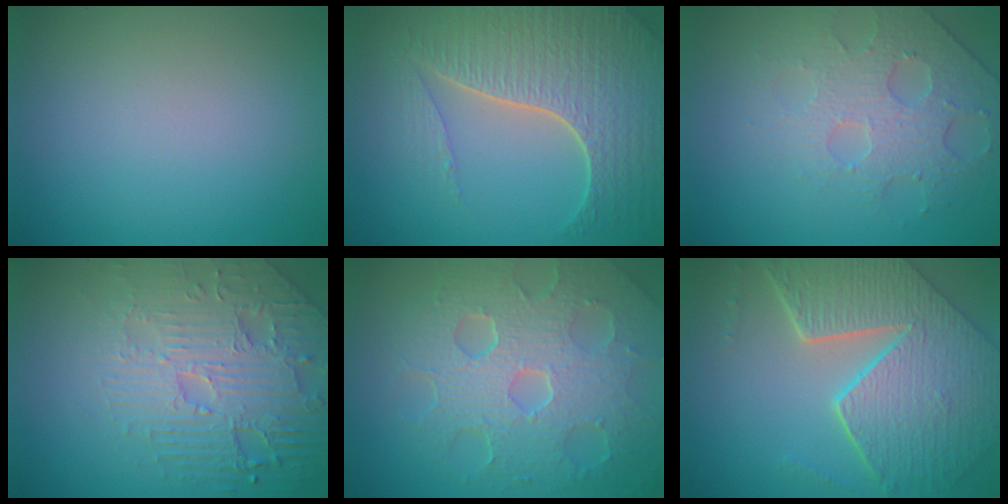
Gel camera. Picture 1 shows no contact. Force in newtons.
{"total": 7.6, "press": 5.6, "slide": 5.1}
{"total": 3.8, "press": 3.6, "slide": 1.3}
{"total": 5.5, "press": 5.0, "slide": 2.4}
{"total": 8.7, "press": 5.9, "slide": 6.5}
{"total": 8.8, "press": 6.3, "slide": 6.2}